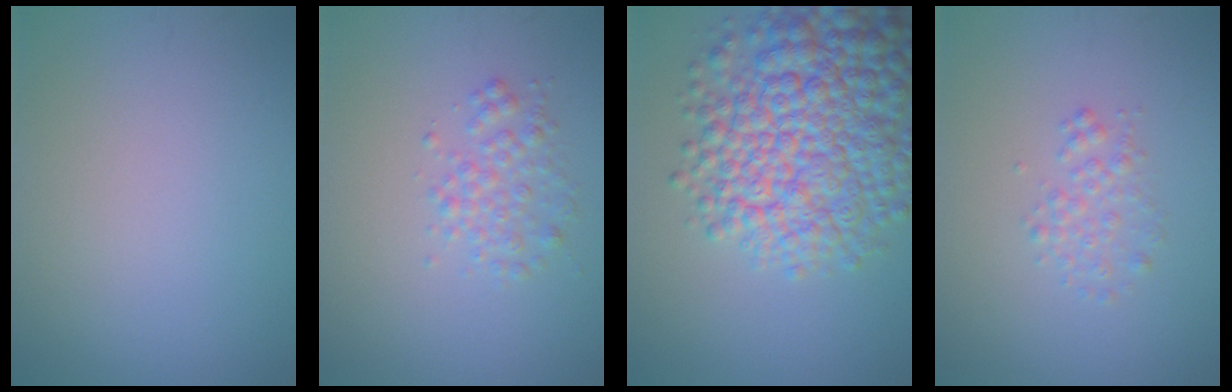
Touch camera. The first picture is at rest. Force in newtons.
{"total": 2.0, "press": 2.0, "slide": 0.0}
{"total": 10.8, "press": 10.8, "slide": 0.3}
{"total": 1.5, "press": 1.5, "slide": 0.0}